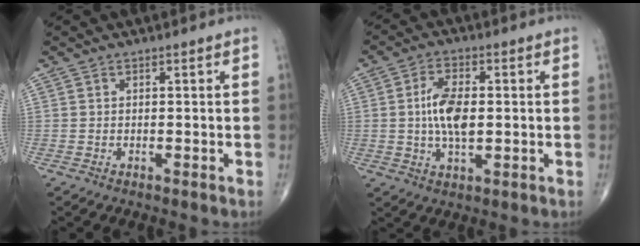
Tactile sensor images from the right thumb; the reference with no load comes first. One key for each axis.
{"total": 8.4, "fx": 0.2, "fy": 4.0, "fz": 7.4, "tx": -0.142, "ty": 0.002, "tz": 0.002}